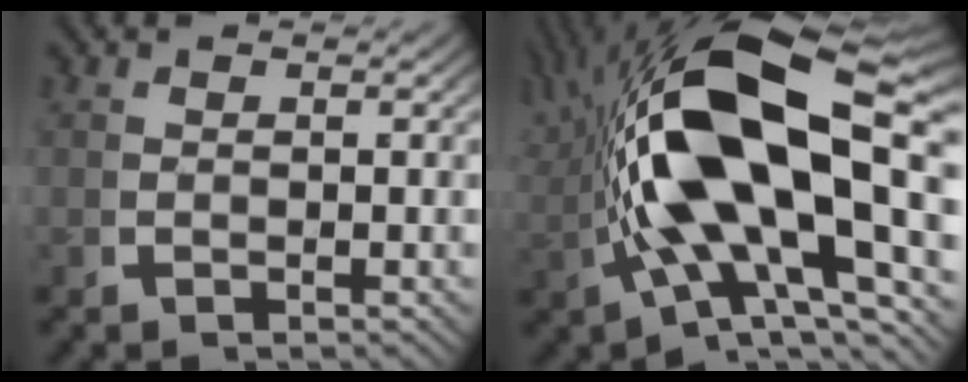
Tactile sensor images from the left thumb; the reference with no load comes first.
{"total": 20.1, "force": [1.3, 10.3, 17.2], "torque": [-0.329, -0.031, 0.035]}